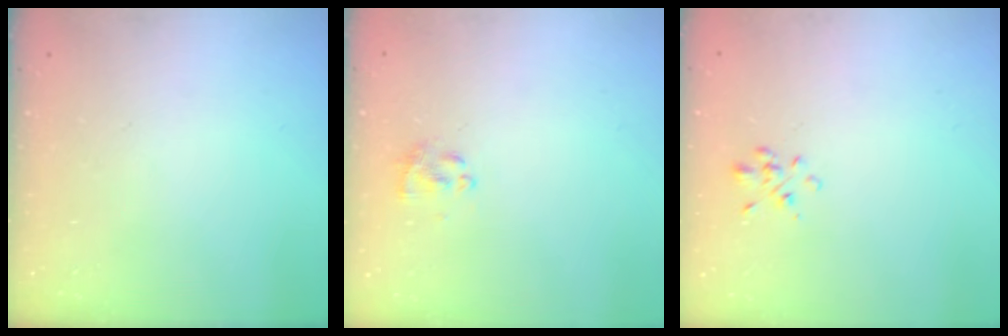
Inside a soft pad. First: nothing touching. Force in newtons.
{"total": 1.4, "press": 1.3, "slide": 0.6}
{"total": 1.6, "press": 1.5, "slide": 0.6}